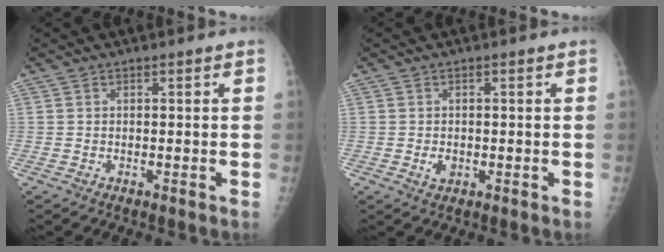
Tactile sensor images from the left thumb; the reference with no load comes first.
{"total": 1.9, "force": [-0.3, 1.4, 1.2], "torque": [-0.017, -0.001, -0.001]}